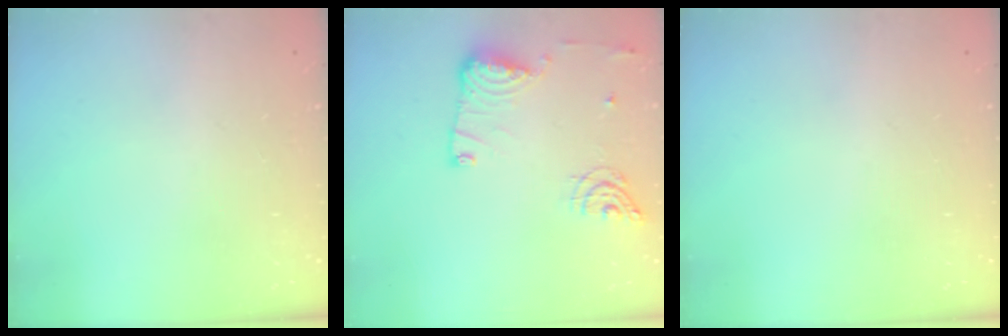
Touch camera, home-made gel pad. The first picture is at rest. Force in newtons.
{"total": 13.4, "press": 13.4, "slide": 0.6}
{"total": 0.0}